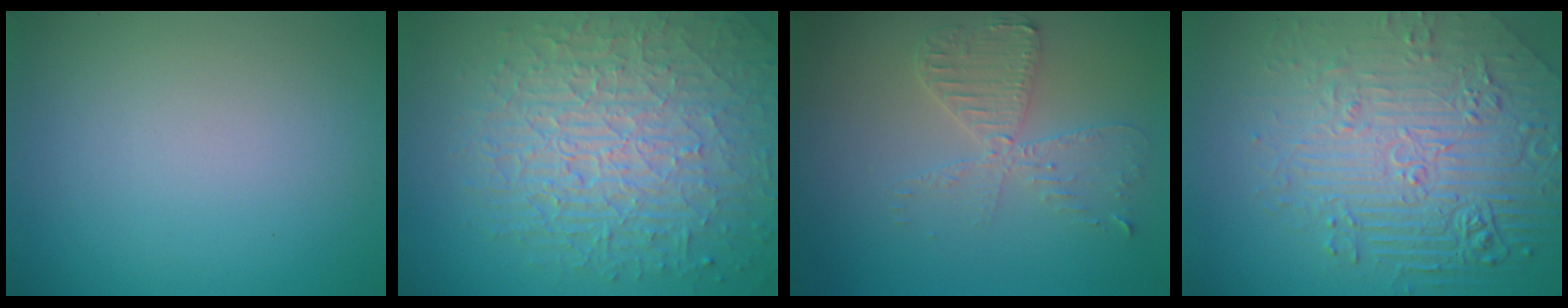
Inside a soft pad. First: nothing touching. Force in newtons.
{"total": 10.1, "press": 6.7, "slide": 7.5}
{"total": 3.7, "press": 3.2, "slide": 1.9}
{"total": 8.8, "press": 6.1, "slide": 6.3}